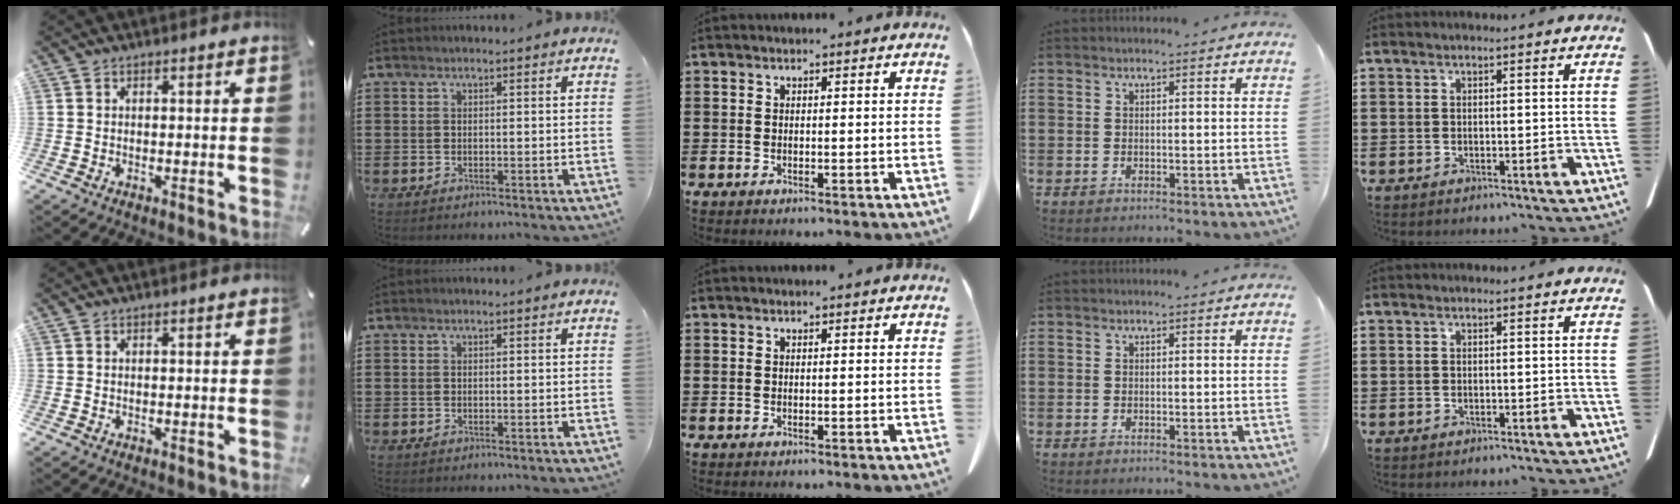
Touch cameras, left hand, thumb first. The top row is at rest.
{}